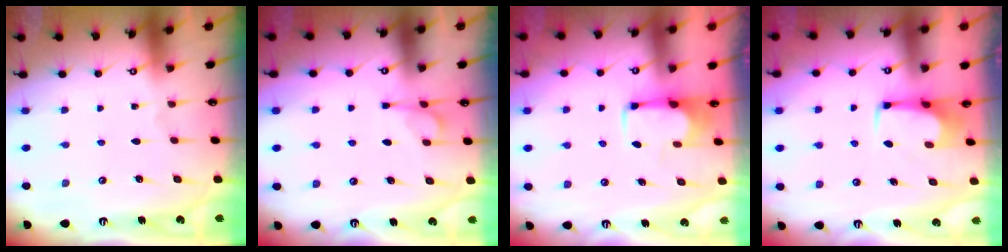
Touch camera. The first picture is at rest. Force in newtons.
{"total": 2.9, "press": 2.7, "slide": 1.1}
{"total": 1.8, "press": 1.5, "slide": 0.9}
{"total": 0.0}